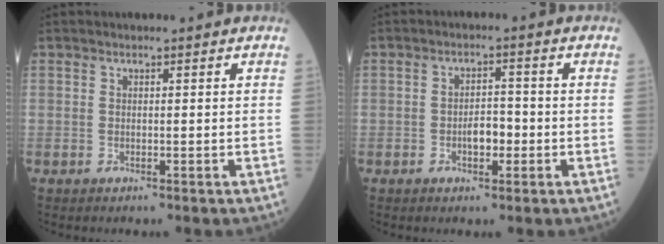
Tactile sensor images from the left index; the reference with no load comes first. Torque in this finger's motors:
{"motor_torque": [0.58, 0.28, 0.10, 0.05]}